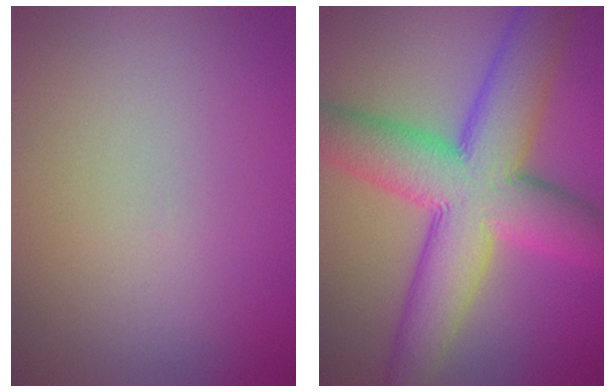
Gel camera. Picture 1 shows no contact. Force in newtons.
{"total": 11.6, "press": 11.6, "slide": 0.3}